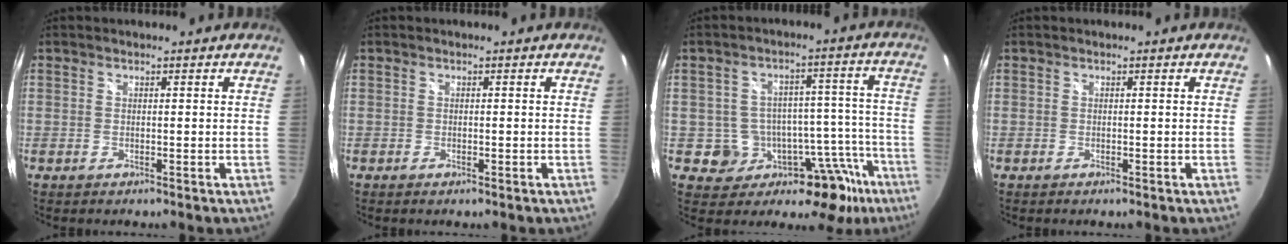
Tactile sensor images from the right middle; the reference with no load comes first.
{"total": 0.6, "force": [-0.4, 0.2, 0.4], "torque": [-0.006, -0.002, -0.009]}
{"total": 16.3, "force": [-9.6, 10.6, 7.8], "torque": [-0.101, 0.026, -0.102]}
{"total": 0.0}